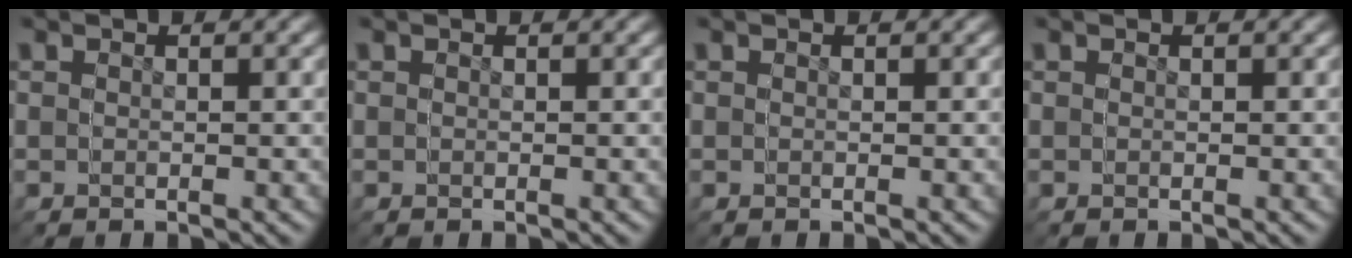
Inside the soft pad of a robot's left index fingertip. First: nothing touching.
{"total": 0.0}
{"total": 0.0}
{"total": 0.0}